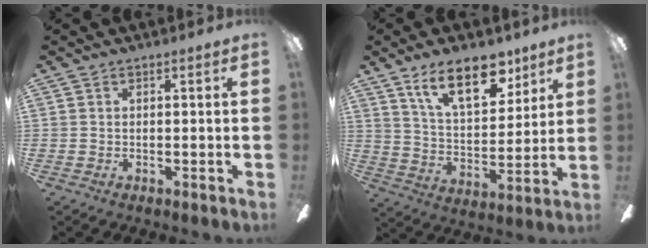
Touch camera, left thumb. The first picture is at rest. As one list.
[{"total": 17.7, "force": [11.0, 8.5, 10.8], "torque": [-0.157, -0.049, 0.190]}]